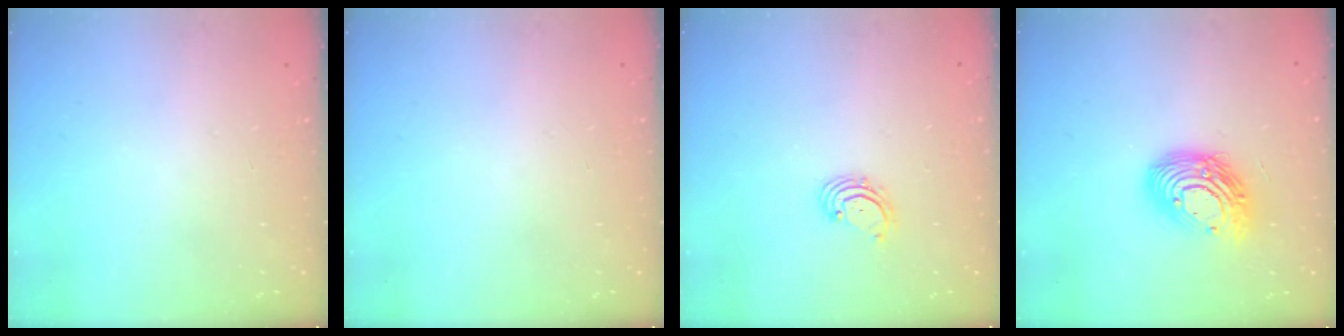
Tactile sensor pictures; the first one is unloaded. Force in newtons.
{"total": 0.0}
{"total": 2.0, "press": 1.9, "slide": 0.6}
{"total": 14.9, "press": 14.9, "slide": 1.3}